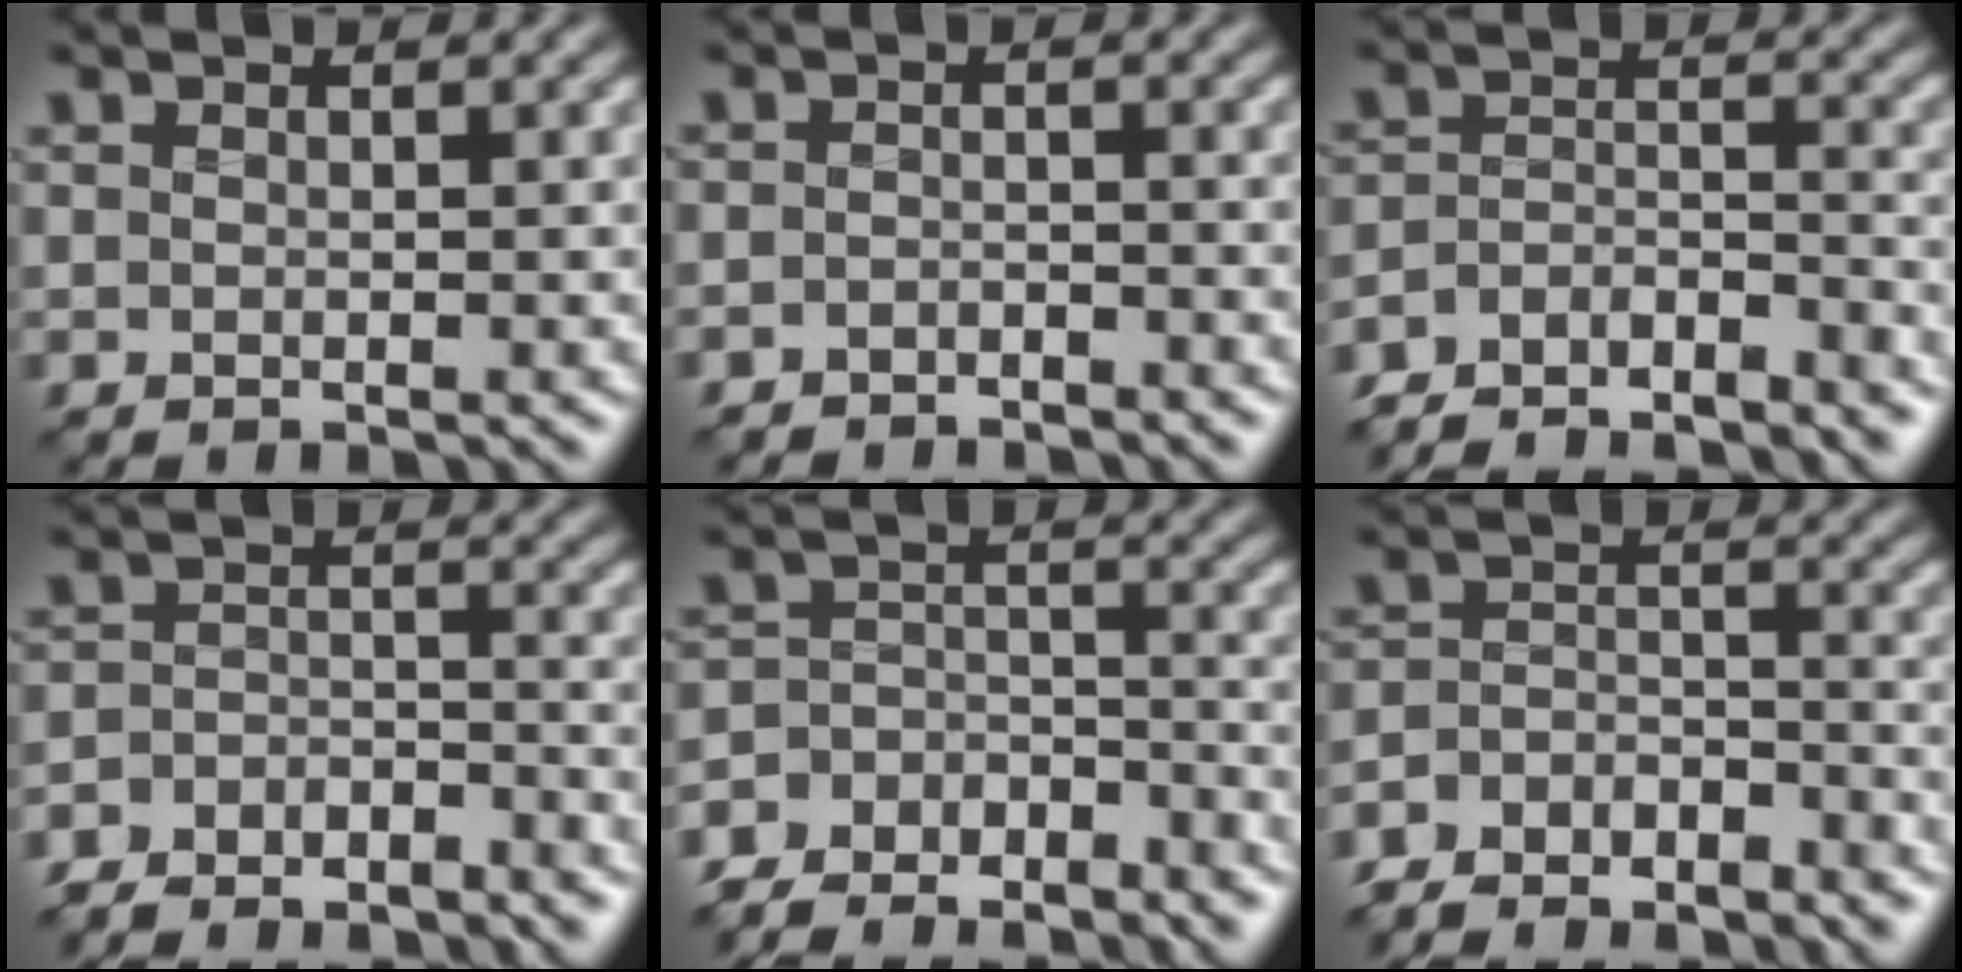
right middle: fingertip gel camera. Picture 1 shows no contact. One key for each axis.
{"total": 2.1, "fx": -2.0, "fy": 0.5, "fz": 0.3, "tx": 0.001, "ty": 0.000, "tz": -0.036}
{"total": 7.3, "fx": -6.7, "fy": 1.8, "fz": 2.3, "tx": -0.048, "ty": -0.009, "tz": -0.120}
{"total": 6.2, "fx": -5.8, "fy": 1.7, "fz": 1.5, "tx": -0.031, "ty": -0.012, "tz": -0.105}
{"total": 9.0, "fx": -8.0, "fy": 3.4, "fz": 2.2, "tx": -0.036, "ty": 0.004, "tz": -0.126}
{"total": 6.6, "fx": -6.0, "fy": 2.0, "fz": 1.8, "tx": -0.039, "ty": -0.009, "tz": -0.113}